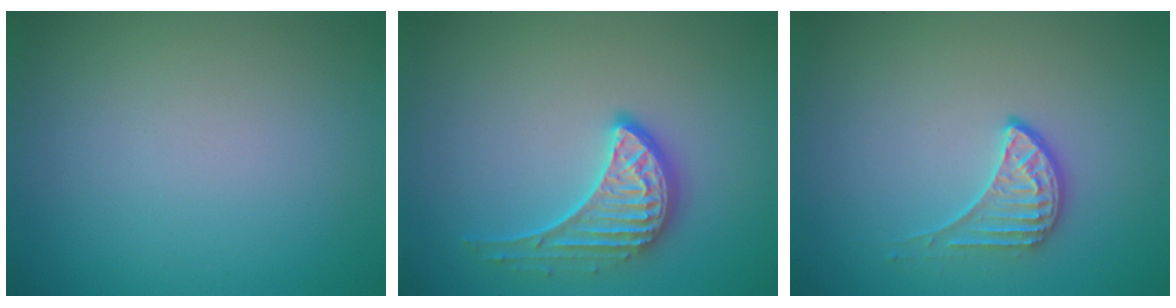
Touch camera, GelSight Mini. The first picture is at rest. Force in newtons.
{"total": 3.4, "press": 3.0, "slide": 1.7}
{"total": 2.0, "press": 1.5, "slide": 1.3}